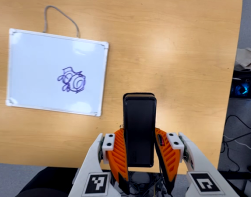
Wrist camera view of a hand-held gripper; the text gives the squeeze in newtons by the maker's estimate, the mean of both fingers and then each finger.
{"total": 5.4, "left": 3.6, "right": 7.2}